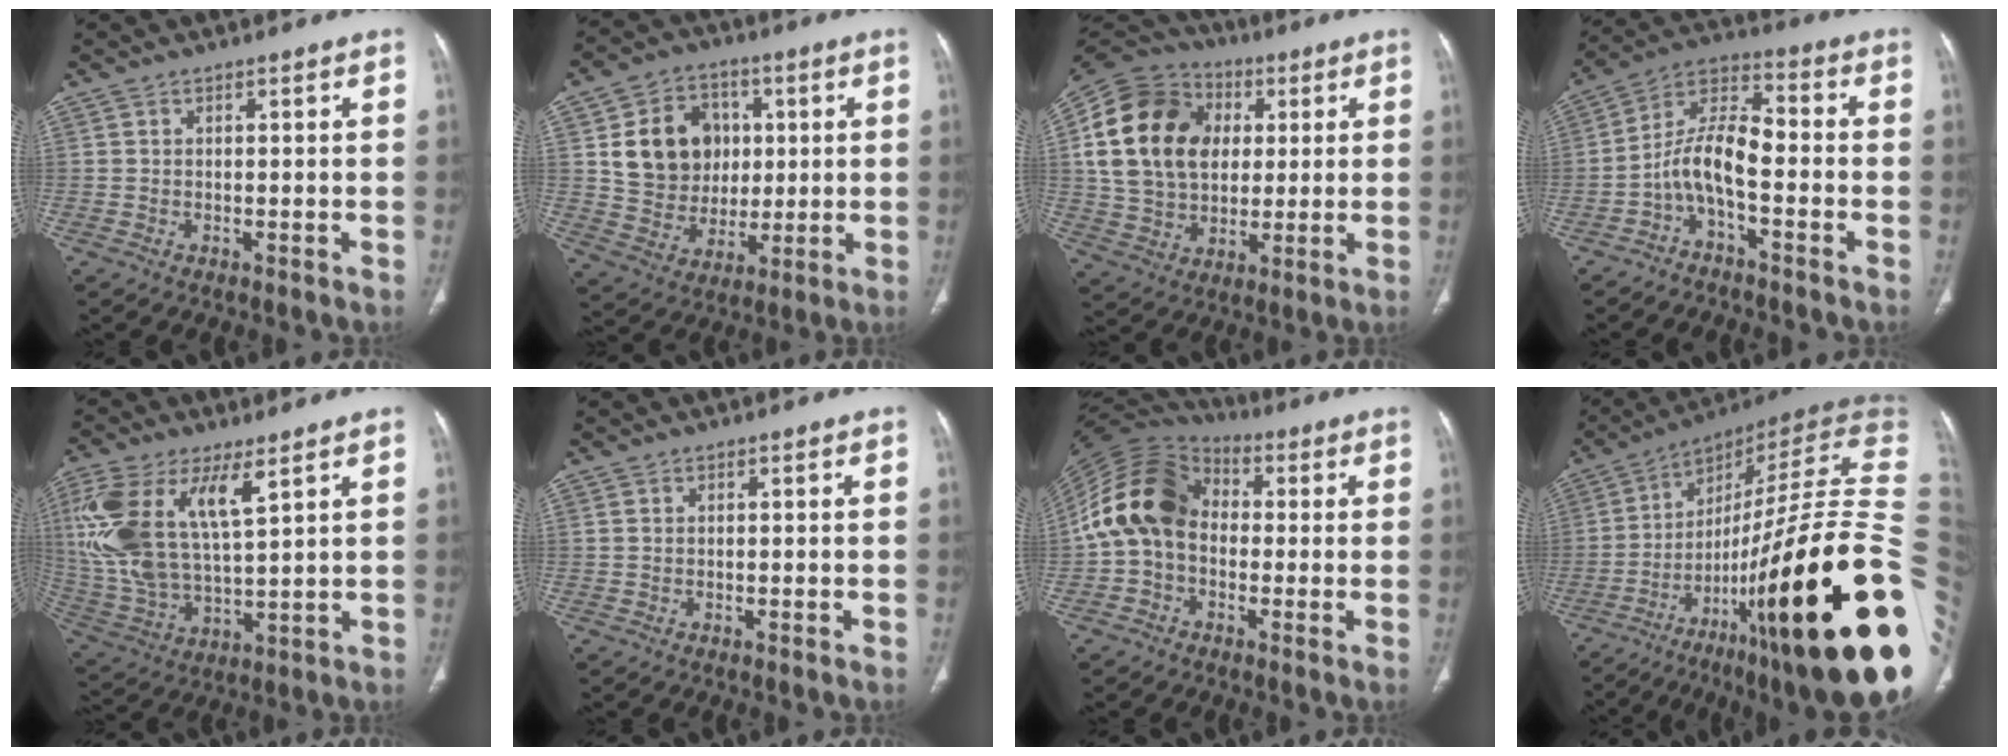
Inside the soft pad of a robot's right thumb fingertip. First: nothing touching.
{"total": 15.0, "force": [3.1, 12.6, 7.4], "torque": [-0.085, -0.001, 0.064]}
{"total": 22.3, "force": [4.7, 16.5, 14.3], "torque": [-0.261, 0.016, 0.086]}
{"total": 9.3, "force": [-3.2, 3.8, 7.9], "torque": [-0.149, 0.063, -0.071]}
{"total": 19.3, "force": [7.4, 8.4, 15.8], "torque": [-0.339, -0.019, 0.149]}
{"total": 0.6, "force": [0.1, 0.4, 0.3], "torque": [-0.008, 0.004, 0.003]}
{"total": 15.3, "force": [0.2, 11.2, 10.4], "torque": [-0.188, 0.039, -0.011]}
{"total": 42.3, "force": [-8.8, 9.9, 40.2], "torque": [-0.515, 0.060, -0.135]}